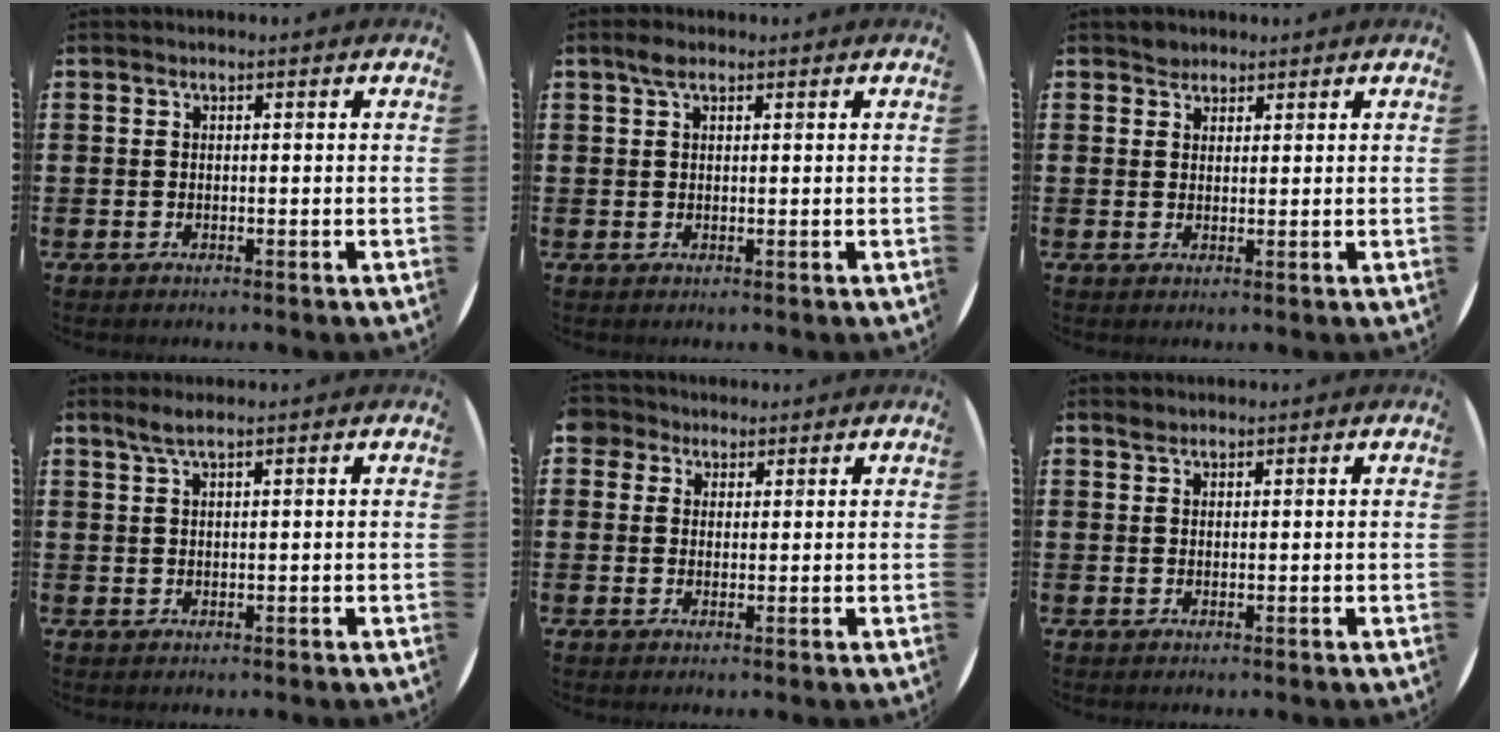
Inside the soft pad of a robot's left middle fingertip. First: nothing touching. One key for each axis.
{"total": 1.8, "fx": 1.1, "fy": 0.8, "fz": 1.1, "tx": -0.026, "ty": 0.005, "tz": 0.019}
{"total": 1.8, "fx": 1.6, "fy": 0.8, "fz": 0.0, "tx": 0.006, "ty": -0.001, "tz": 0.030}
{"total": 2.1, "fx": 1.6, "fy": 0.1, "fz": 1.5, "tx": -0.030, "ty": 0.003, "tz": 0.028}
{"total": 2.7, "fx": 2.0, "fy": 1.8, "fz": 0.0, "tx": -0.001, "ty": 0.004, "tz": 0.038}
{"total": 1.0, "fx": 0.9, "fy": 0.4, "fz": 0.1, "tx": 0.003, "ty": -0.001, "tz": 0.016}